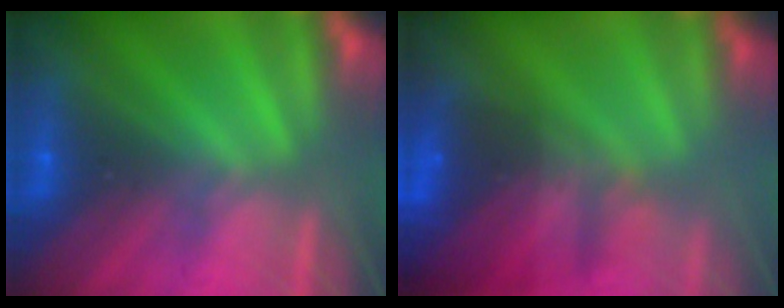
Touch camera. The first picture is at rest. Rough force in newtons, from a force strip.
{"total": 7.1}